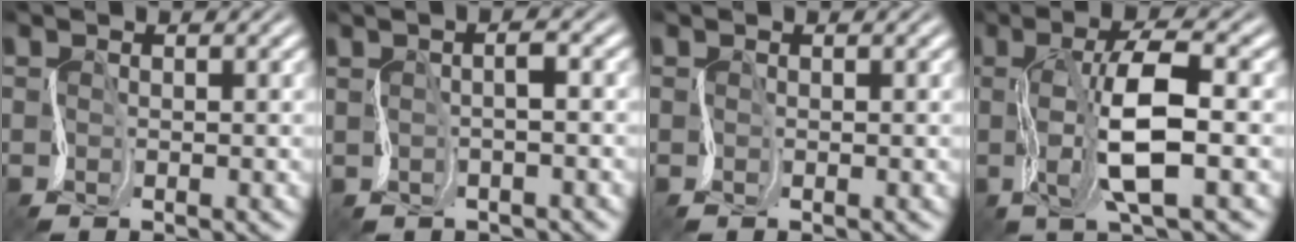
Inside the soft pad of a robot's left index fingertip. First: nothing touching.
{"total": 1.5, "force": [1.4, -0.2, 0.3], "torque": [-0.005, 0.010, 0.018]}
{"total": 0.0}
{"total": 6.3, "force": [0.7, 1.4, 6.1], "torque": [-0.125, 0.019, 0.004]}